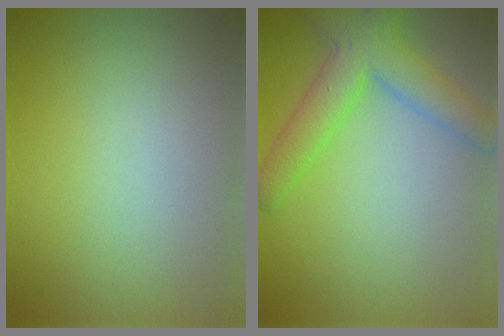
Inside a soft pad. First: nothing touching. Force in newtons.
{"total": 5.2, "press": 5.2, "slide": 0.2}